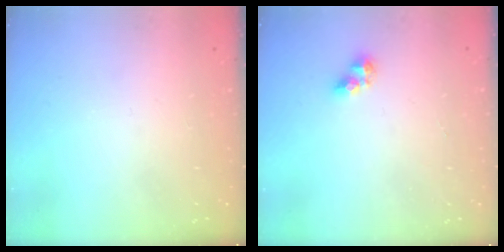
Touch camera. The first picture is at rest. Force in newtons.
{"total": 6.7, "press": 6.7, "slide": 0.8}